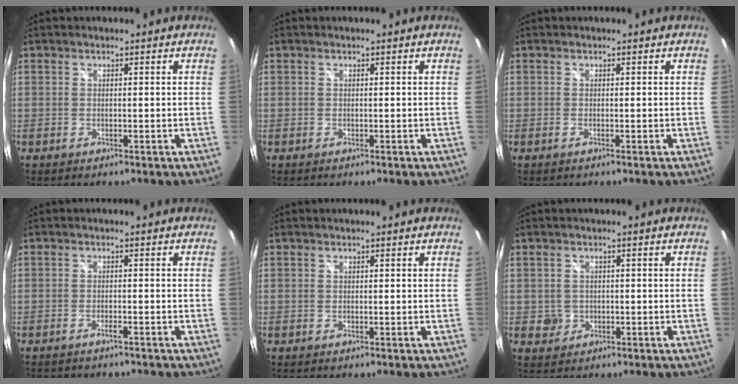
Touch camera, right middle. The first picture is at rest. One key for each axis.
{"total": 0.0}
{"total": 0.0}
{"total": 3.2, "fx": -2.8, "fy": 1.0, "fz": 1.2, "tx": -0.033, "ty": -0.007, "tz": -0.045}
{"total": 0.0}
{"total": 2.6, "fx": -0.4, "fy": 2.5, "fz": 0.4, "tx": -0.010, "ty": 0.002, "tz": -0.004}